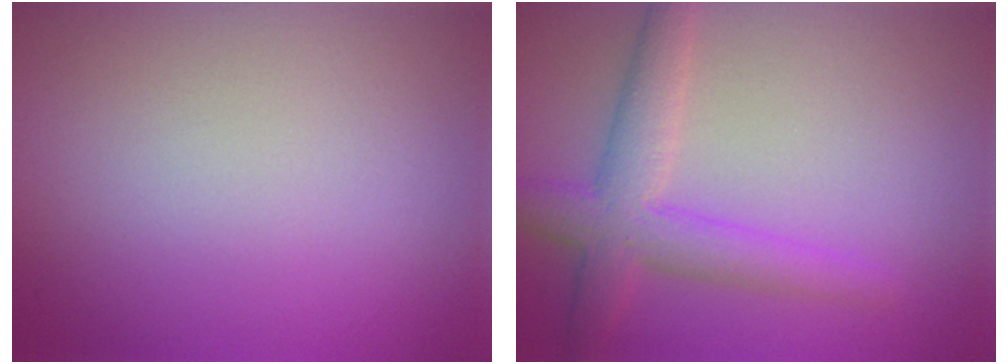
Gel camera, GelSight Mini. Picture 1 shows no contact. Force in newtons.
{"total": 4.7, "press": 4.7, "slide": 0.1}